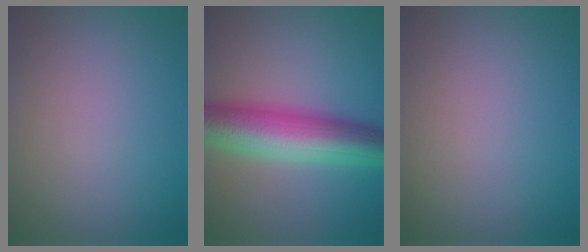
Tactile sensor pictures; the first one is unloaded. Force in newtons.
{"total": 10.0, "press": 10.0, "slide": 0.2}
{"total": 0.0}